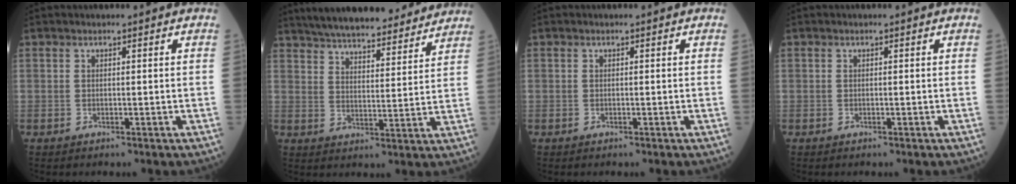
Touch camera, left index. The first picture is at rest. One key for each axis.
{"total": 21.9, "fx": 19.7, "fy": 4.2, "fz": 8.7, "tx": -0.139, "ty": 0.019, "tz": 0.273}
{"total": 0.0}
{"total": 0.0}